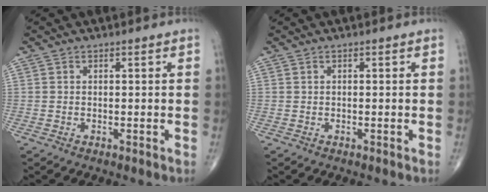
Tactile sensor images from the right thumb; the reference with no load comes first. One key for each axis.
{"total": 0.0}